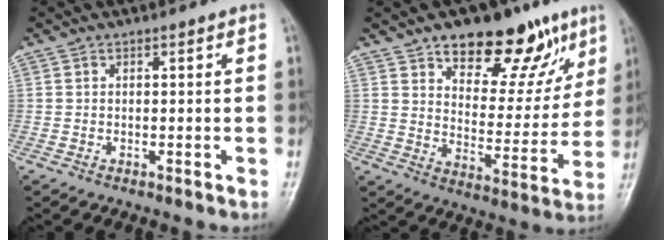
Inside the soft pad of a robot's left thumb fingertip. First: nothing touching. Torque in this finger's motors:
{"motor_torque": [1.01, 1.10, 1.17, -1.05, 0.23]}